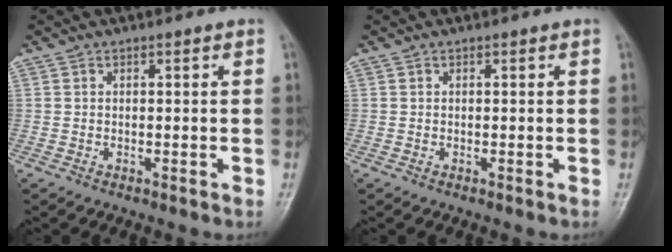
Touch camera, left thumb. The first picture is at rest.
{"total": 0.0}